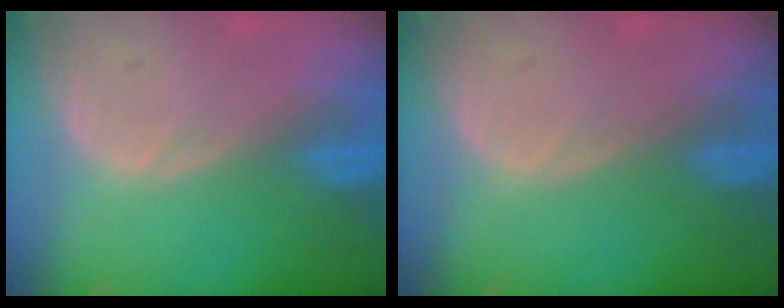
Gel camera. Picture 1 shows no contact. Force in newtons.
{"total": 0.0}